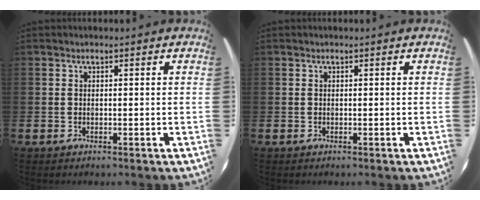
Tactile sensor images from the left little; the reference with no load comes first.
{"total": 0.0}